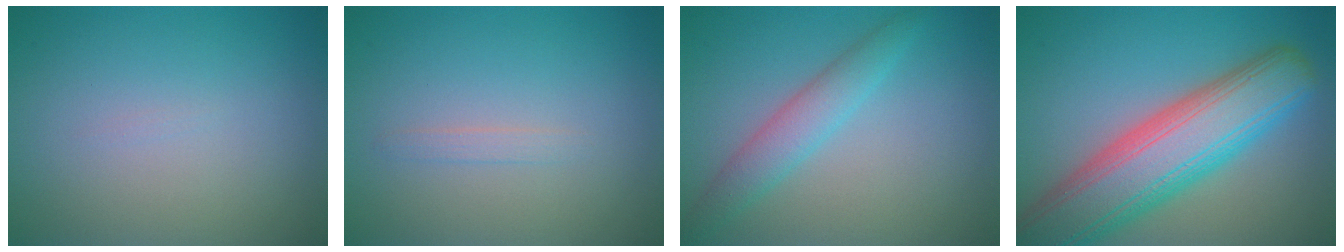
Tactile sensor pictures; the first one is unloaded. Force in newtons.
{"total": 0.8, "press": 0.8, "slide": 0.0}
{"total": 3.0, "press": 3.0, "slide": 0.1}
{"total": 10.5, "press": 10.5, "slide": 0.6}